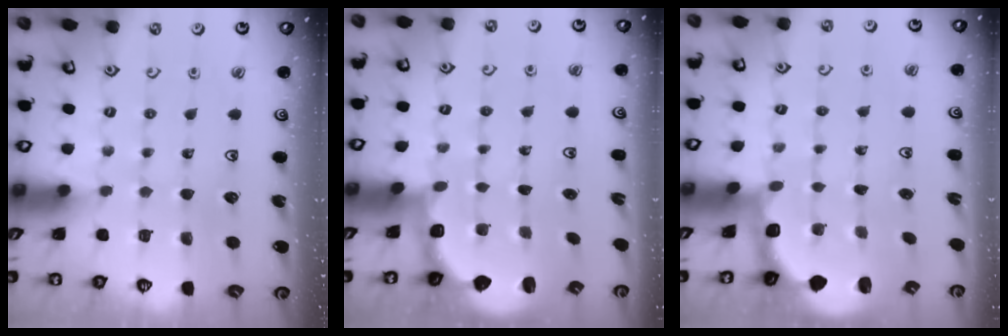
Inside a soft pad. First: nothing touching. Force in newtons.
{"total": 2.6, "press": 2.1, "slide": 1.5}
{"total": 2.3, "press": 2.2, "slide": 0.6}